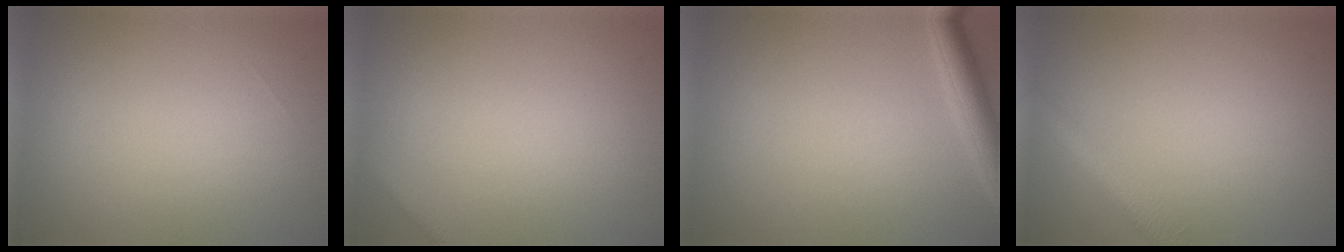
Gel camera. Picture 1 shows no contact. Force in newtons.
{"total": 1.0, "press": 1.0, "slide": 0.0}
{"total": 3.0, "press": 2.9, "slide": 0.2}
{"total": 2.8, "press": 2.8, "slide": 0.2}